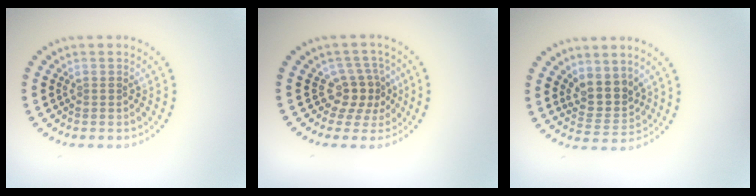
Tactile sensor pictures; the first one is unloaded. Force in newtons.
{"total": 2.9, "press": 2.1, "slide": 2.0}
{"total": 2.9, "press": 2.4, "slide": 1.7}